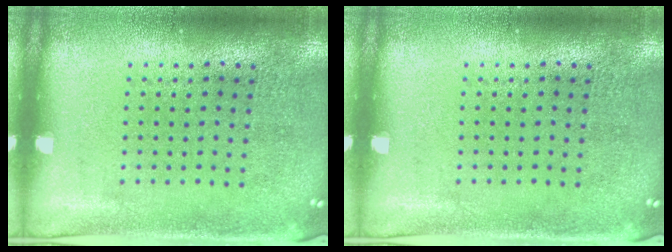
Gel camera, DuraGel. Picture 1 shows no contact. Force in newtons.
{"total": 0.0}